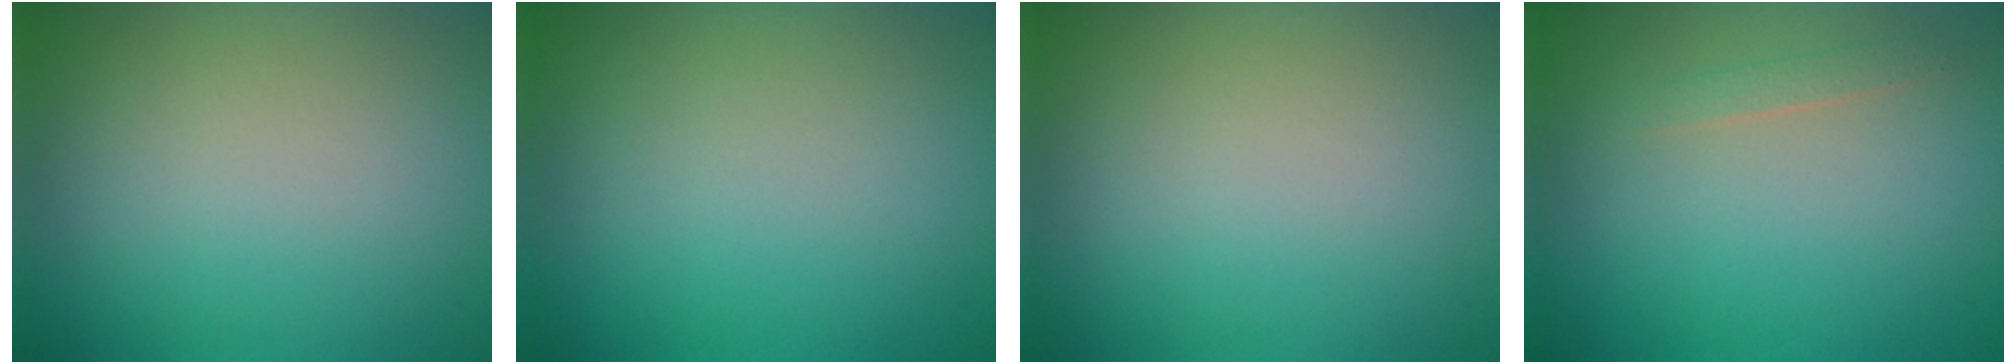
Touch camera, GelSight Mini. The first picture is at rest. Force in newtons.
{"total": 0.0}
{"total": 0.0}
{"total": 0.8, "press": 0.8, "slide": 0.1}